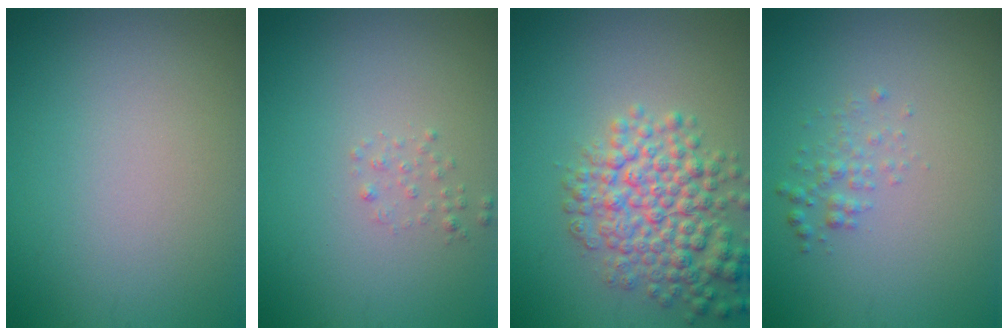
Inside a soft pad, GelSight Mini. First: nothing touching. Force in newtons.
{"total": 0.8, "press": 0.8, "slide": 0.1}
{"total": 6.0, "press": 6.0, "slide": 0.2}
{"total": 1.3, "press": 1.3, "slide": 0.0}